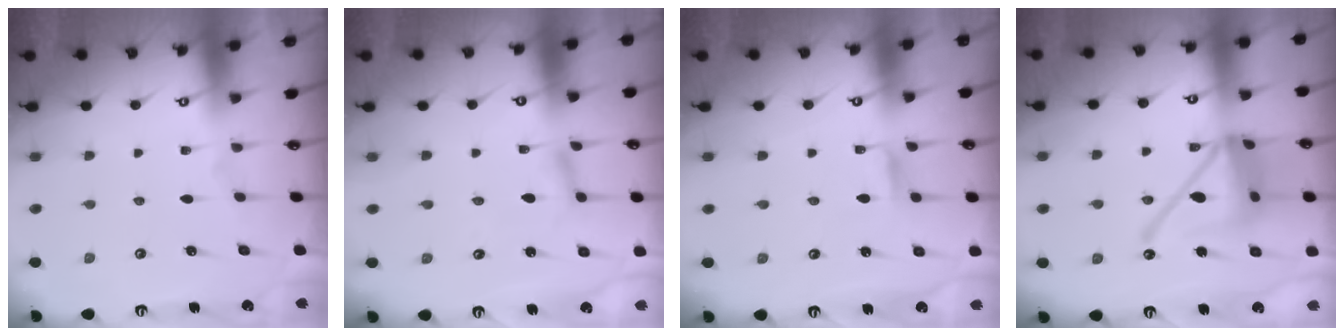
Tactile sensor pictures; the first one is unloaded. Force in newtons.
{"total": 2.7, "press": 2.6, "slide": 0.3}
{"total": 1.3, "press": 1.3, "slide": 0.2}
{"total": 17.4, "press": 17.3, "slide": 1.8}